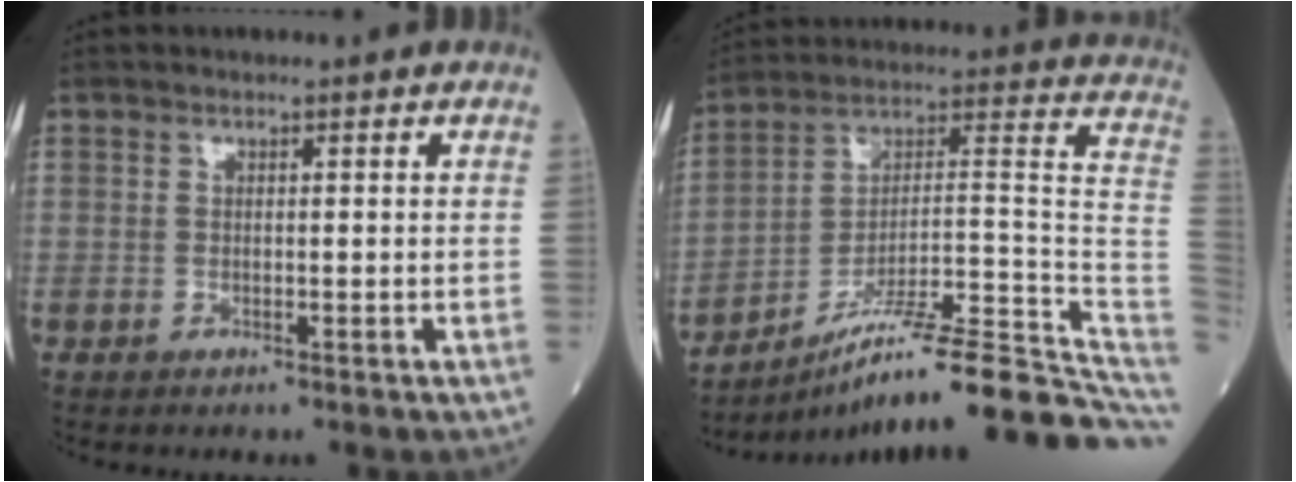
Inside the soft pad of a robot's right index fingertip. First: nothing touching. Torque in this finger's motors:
{"motor_torque": [0.19, -0.42, 0.14, 0.05]}